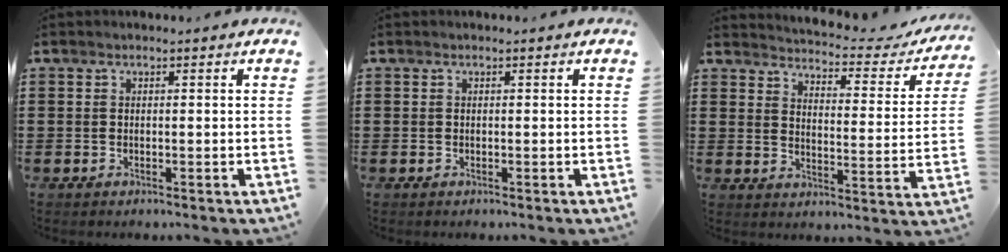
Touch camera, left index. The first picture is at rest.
{"total": 0.0}
{"total": 3.2, "force": [3.1, 0.1, 0.8], "torque": [-0.031, -0.031, 0.044]}